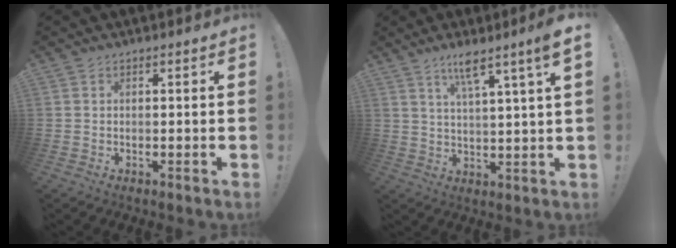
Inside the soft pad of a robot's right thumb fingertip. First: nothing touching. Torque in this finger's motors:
{"motor_torque": [-0.03, 0.19, 0.46, 0.67, 0.06]}